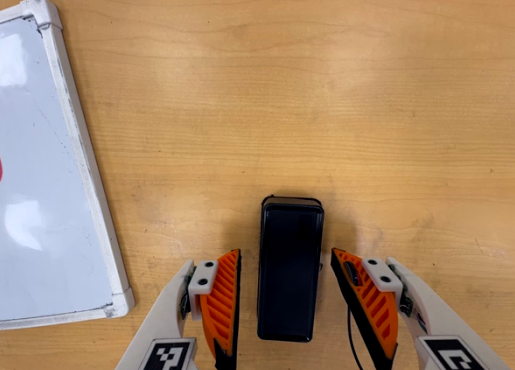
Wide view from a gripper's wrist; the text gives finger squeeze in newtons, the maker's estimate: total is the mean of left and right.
{"total": 0.0}